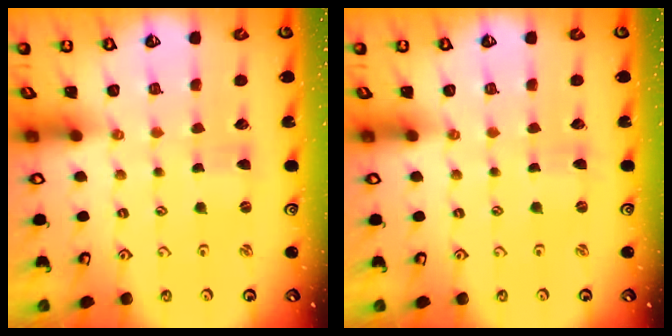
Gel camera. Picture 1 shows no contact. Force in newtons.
{"total": 0.0}